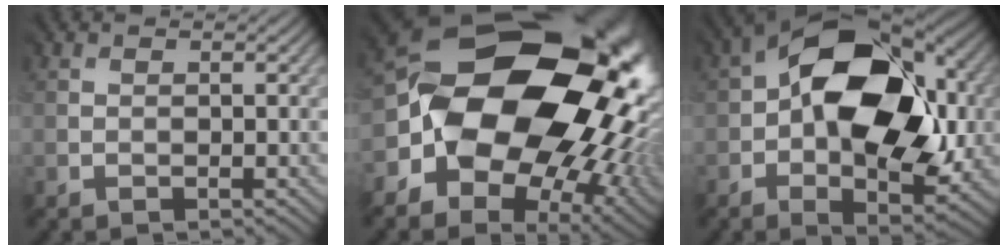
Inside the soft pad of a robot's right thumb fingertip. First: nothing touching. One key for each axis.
{"total": 20.4, "fx": 0.1, "fy": 15.6, "fz": 13.1, "tx": -0.250, "ty": -0.041, "tz": 0.014}
{"total": 17.3, "fx": 2.1, "fy": 11.0, "fz": 13.2, "tx": -0.230, "ty": -0.012, "tz": 0.035}